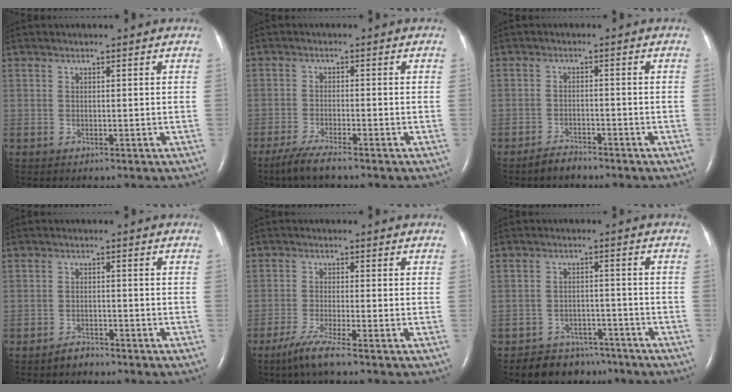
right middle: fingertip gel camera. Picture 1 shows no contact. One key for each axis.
{"total": 4.4, "fx": -3.5, "fy": 0.2, "fz": 2.8, "tx": -0.060, "ty": -0.013, "tz": -0.067}
{"total": 2.6, "fx": -2.4, "fy": 0.6, "fz": 0.7, "tx": -0.023, "ty": -0.005, "tz": -0.042}
{"total": 2.0, "fx": -1.8, "fy": 0.6, "fz": 0.5, "tx": -0.016, "ty": -0.003, "tz": -0.029}
{"total": 4.4, "fx": -3.1, "fy": -0.6, "fz": 3.1, "tx": -0.073, "ty": -0.016, "tz": -0.065}
{"total": 6.9, "fx": -6.0, "fy": 3.1, "fz": 1.6, "tx": -0.023, "ty": -0.002, "tz": -0.092}